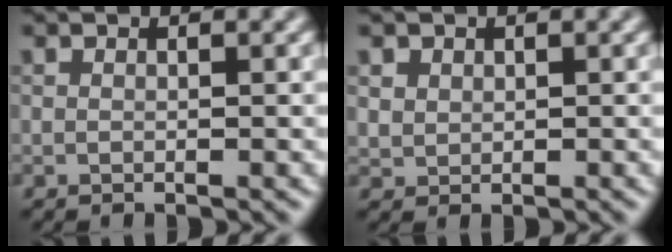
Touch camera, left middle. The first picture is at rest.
{"total": 0.6, "force": [0.2, 0.5, -0.3], "torque": [-0.004, 0.001, 0.023]}